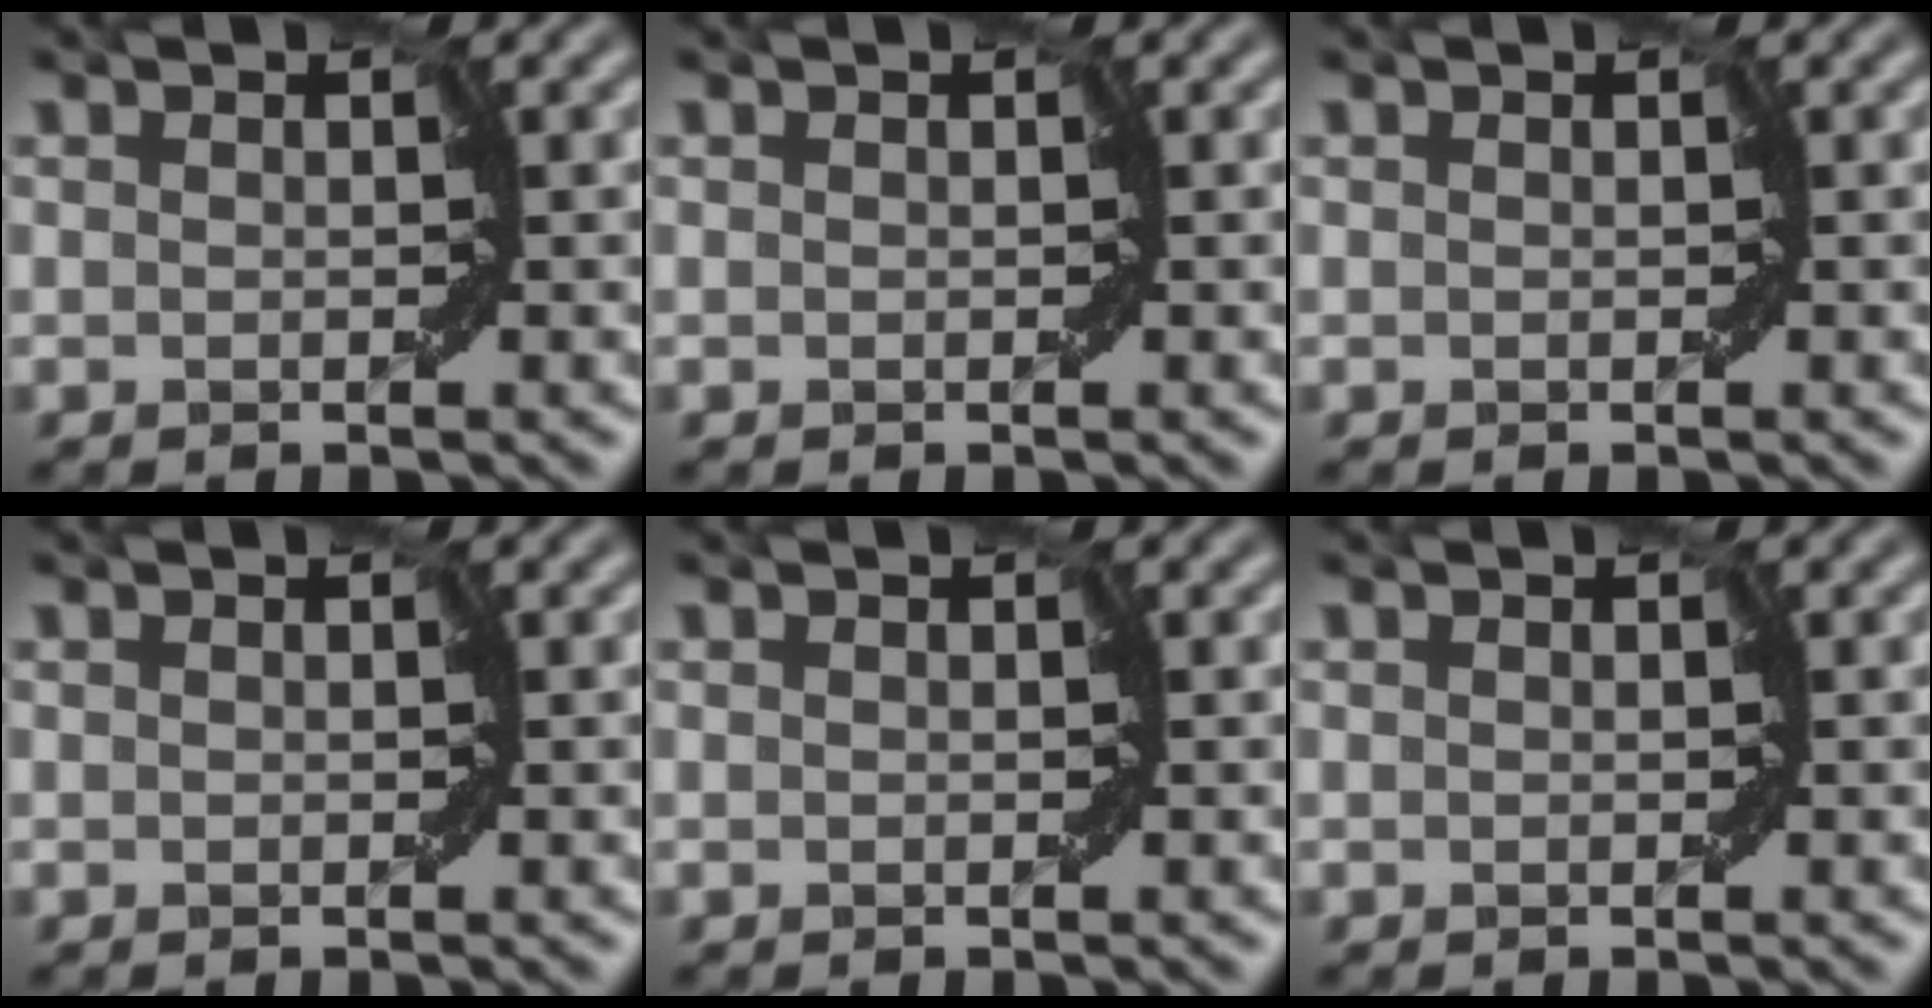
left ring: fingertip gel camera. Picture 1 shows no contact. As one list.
[{"total": 0.0}, {"total": 0.0}, {"total": 0.0}, {"total": 0.0}, {"total": 0.0}]